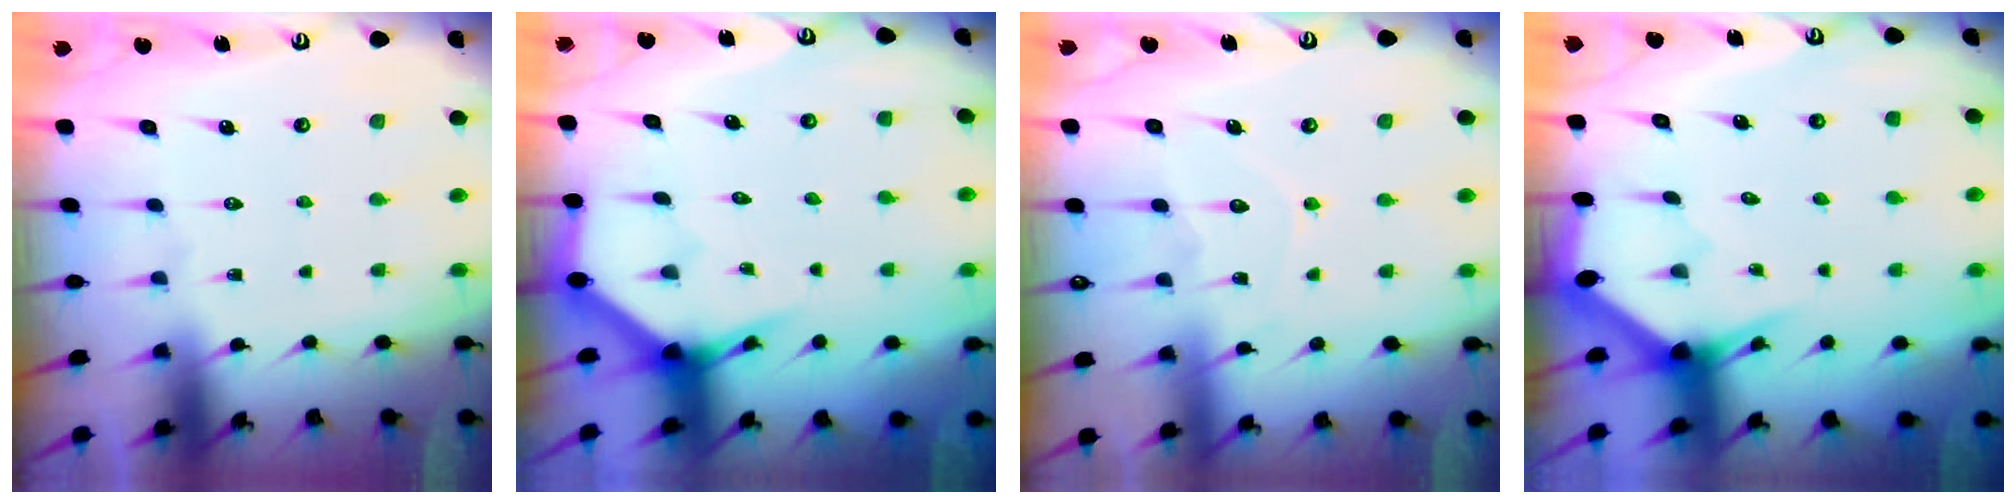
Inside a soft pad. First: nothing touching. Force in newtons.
{"total": 4.0, "press": 4.0, "slide": 0.2}
{"total": 6.4, "press": 6.4, "slide": 0.6}
{"total": 3.0, "press": 3.0, "slide": 0.0}